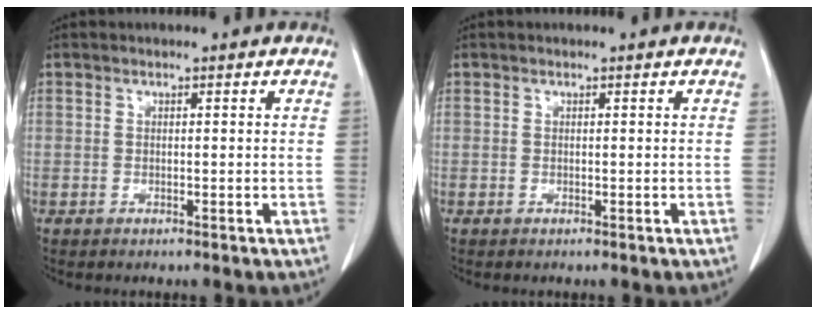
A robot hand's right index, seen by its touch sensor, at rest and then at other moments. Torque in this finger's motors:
{"motor_torque": [0.00, 0.00, 0.00, 0.00]}